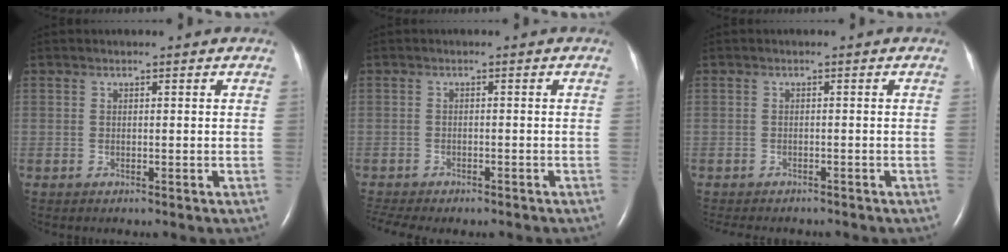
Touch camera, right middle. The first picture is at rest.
{"total": 7.4, "force": [-6.3, 2.0, 3.3], "torque": [-0.054, 0.002, -0.085]}
{"total": 7.7, "force": [-6.6, 2.4, 2.9], "torque": [-0.043, -0.002, -0.081]}